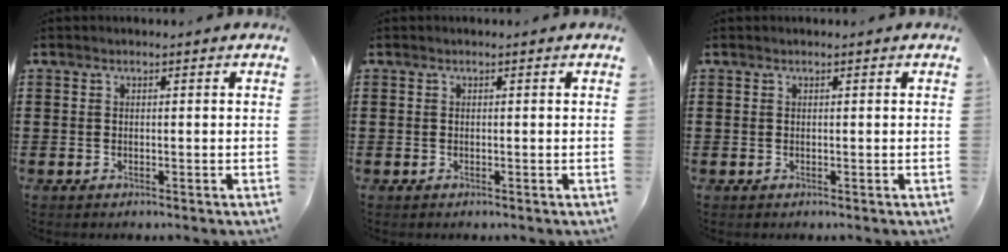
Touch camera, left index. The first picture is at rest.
{"total": 0.0}
{"total": 0.0}